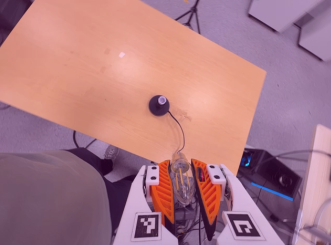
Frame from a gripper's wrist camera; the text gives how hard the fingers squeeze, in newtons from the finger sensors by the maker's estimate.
{"total": 23.9, "left": 26.0, "right": 21.8}